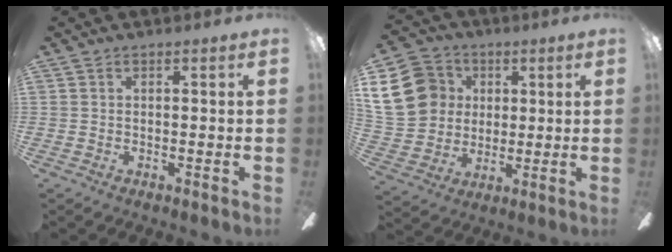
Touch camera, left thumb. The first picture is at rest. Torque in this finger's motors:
{"motor_torque": [2.48, 2.53, 1.85, -0.92, 0.43]}